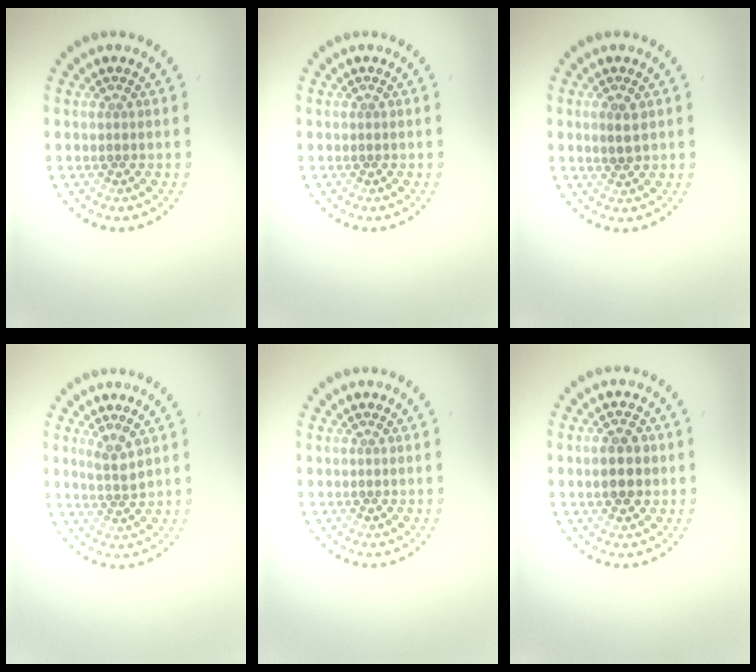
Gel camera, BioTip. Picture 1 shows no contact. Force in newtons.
{"total": 0.0}
{"total": 1.8, "press": 1.8, "slide": 0.5}
{"total": 1.9, "press": 1.4, "slide": 1.3}
{"total": 0.0}
{"total": 3.7, "press": 3.7, "slide": 0.2}